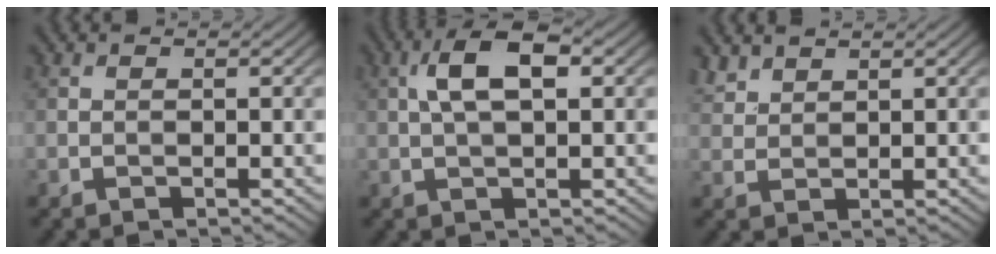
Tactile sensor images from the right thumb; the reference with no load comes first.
{"total": 6.1, "force": [1.5, 2.5, 5.4], "torque": [-0.105, 0.014, 0.023]}
{"total": 2.6, "force": [2.2, 1.2, 0.9], "torque": [-0.023, 0.005, 0.054]}